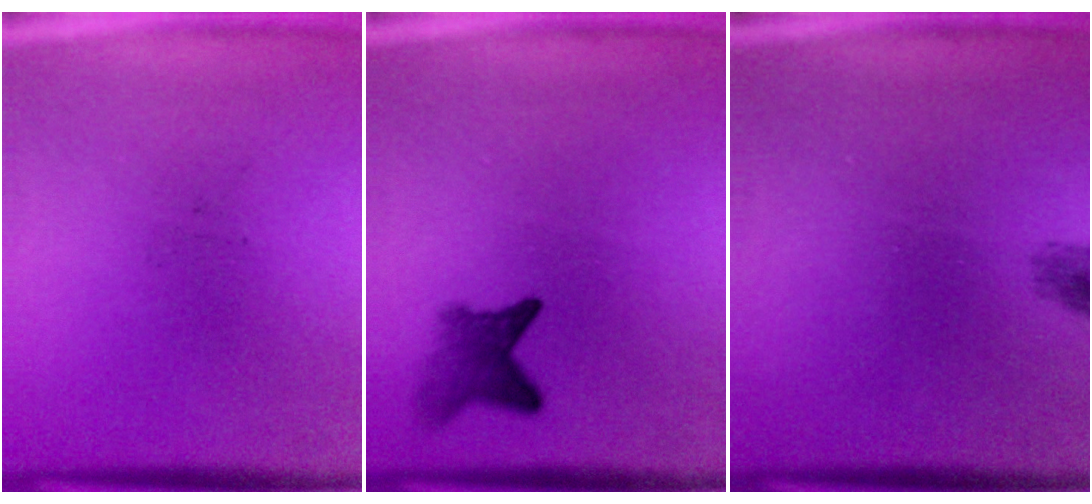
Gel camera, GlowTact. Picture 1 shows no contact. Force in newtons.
{"total": 3.1}
{"total": 1.2}